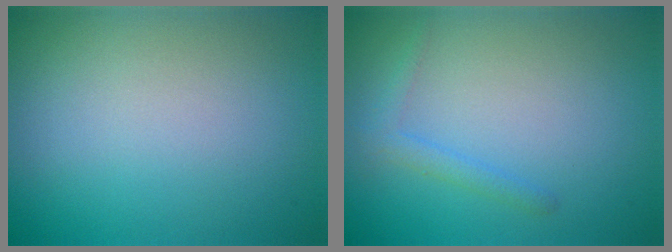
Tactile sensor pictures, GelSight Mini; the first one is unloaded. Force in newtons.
{"total": 1.4, "press": 1.4, "slide": 0.1}